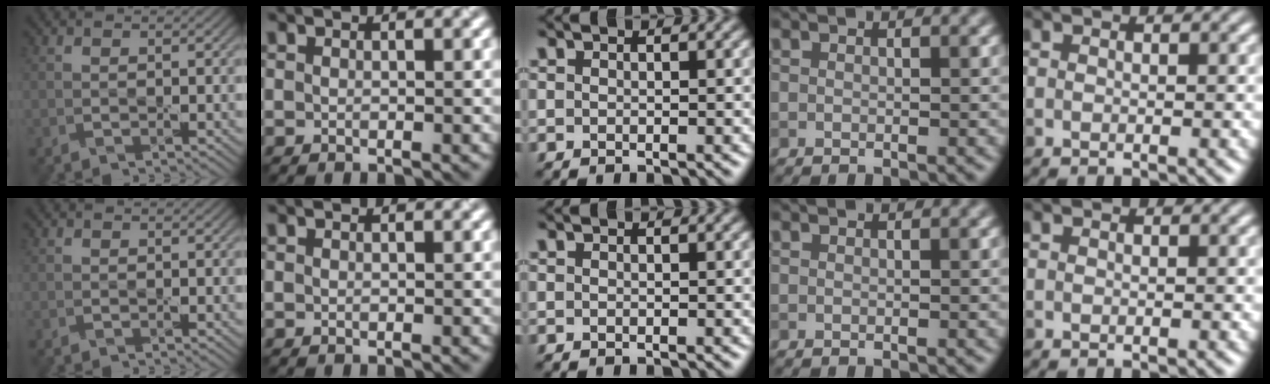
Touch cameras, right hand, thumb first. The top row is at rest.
{}